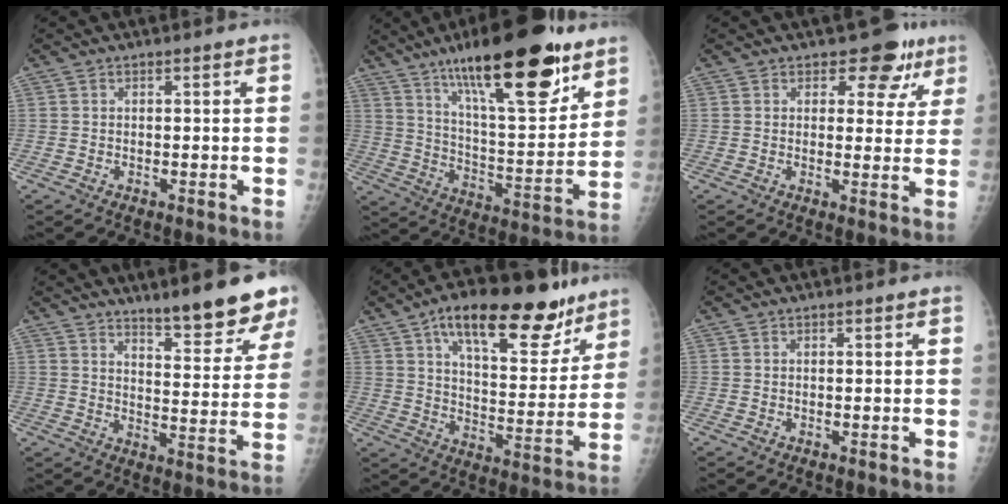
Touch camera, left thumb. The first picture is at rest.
{"total": 26.0, "force": [16.1, 7.4, 19.0], "torque": [-0.271, -0.062, 0.262]}
{"total": 7.2, "force": [4.6, 4.6, 3.1], "torque": [0.000, -0.021, 0.048]}
{"total": 13.3, "force": [10.3, 2.4, 8.1], "torque": [-0.076, -0.074, 0.149]}
{"total": 22.8, "force": [14.3, 9.2, 15.2], "torque": [-0.185, -0.041, 0.222]}
{"total": 0.0}